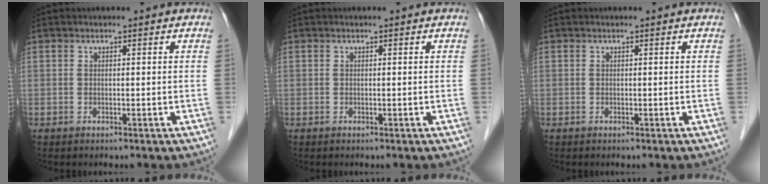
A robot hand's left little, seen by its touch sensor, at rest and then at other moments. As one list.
[{"total": 0.0}, {"total": 0.0}]